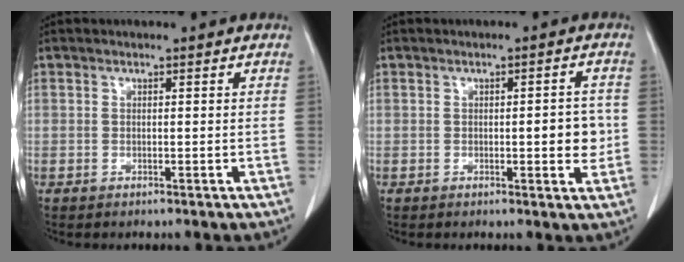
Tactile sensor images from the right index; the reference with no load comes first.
{"total": 4.0, "force": [-0.4, 1.2, 3.8], "torque": [-0.047, 0.001, -0.004]}